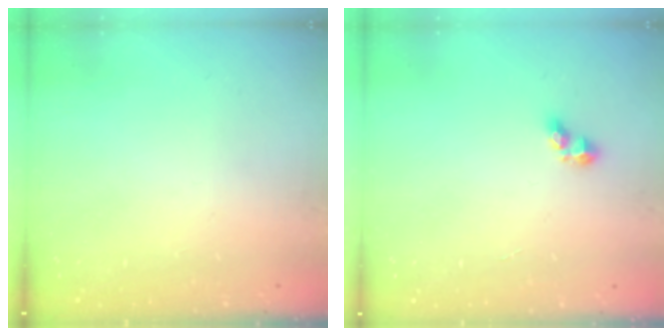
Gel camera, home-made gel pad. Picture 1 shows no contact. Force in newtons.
{"total": 2.6, "press": 2.5, "slide": 0.7}